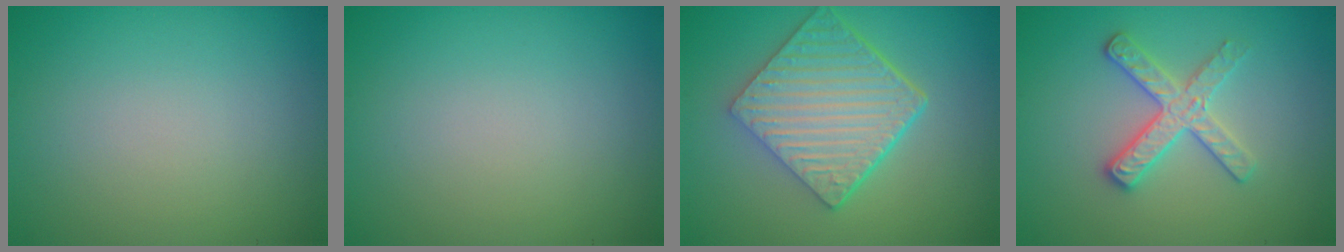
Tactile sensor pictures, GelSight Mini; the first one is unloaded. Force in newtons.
{"total": 0.0}
{"total": 6.2, "press": 4.5, "slide": 4.3}
{"total": 3.1, "press": 2.9, "slide": 1.1}